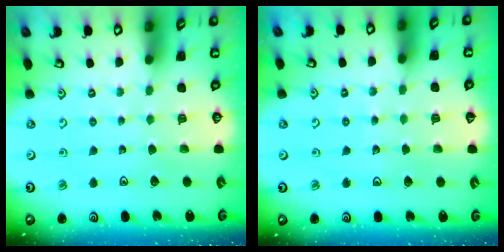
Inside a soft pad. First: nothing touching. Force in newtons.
{"total": 3.3, "press": 3.2, "slide": 0.4}